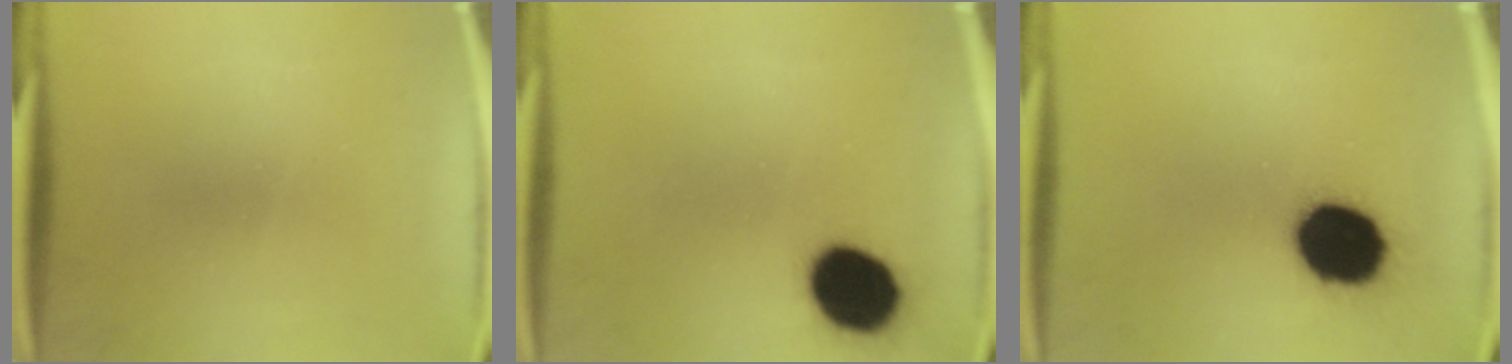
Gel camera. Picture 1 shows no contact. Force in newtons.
{"total": 14.4}
{"total": 17.4}